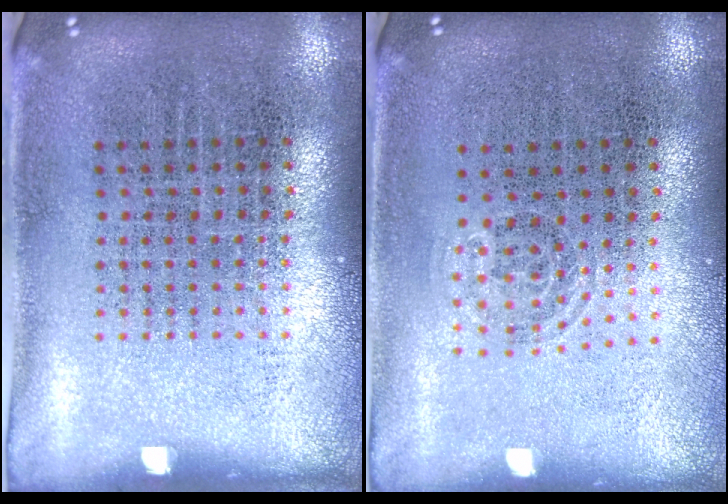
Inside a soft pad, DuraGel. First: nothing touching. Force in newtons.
{"total": 0.8, "press": 0.5, "slide": 0.5}